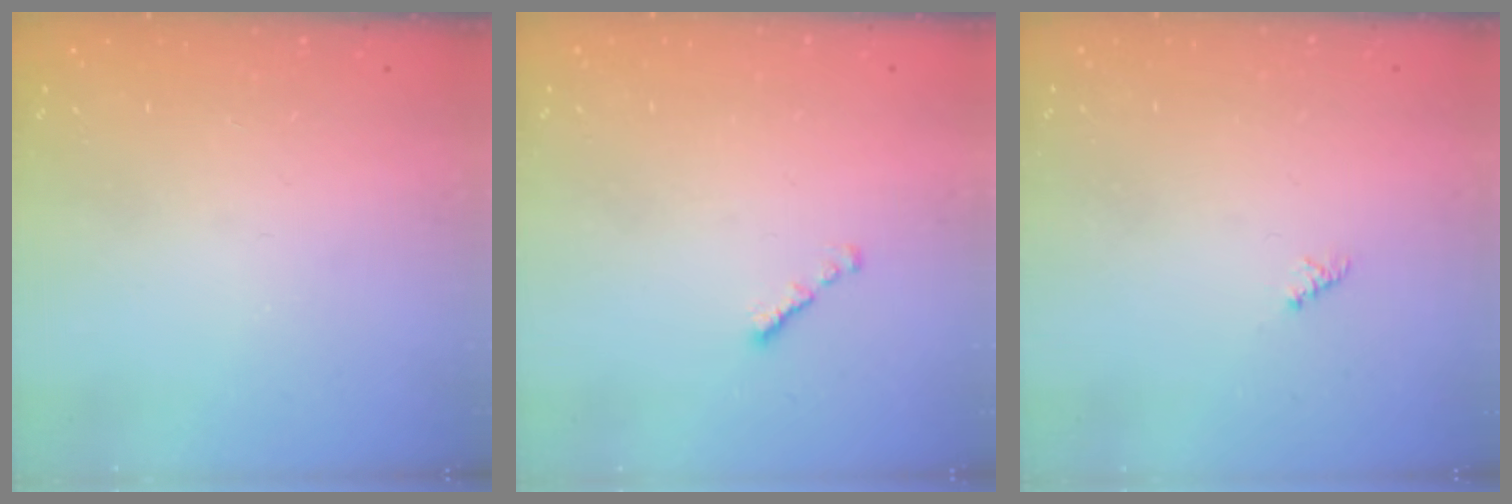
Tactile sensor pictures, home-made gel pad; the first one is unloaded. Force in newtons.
{"total": 1.3, "press": 1.1, "slide": 0.6}
{"total": 1.1, "press": 1.1, "slide": 0.3}